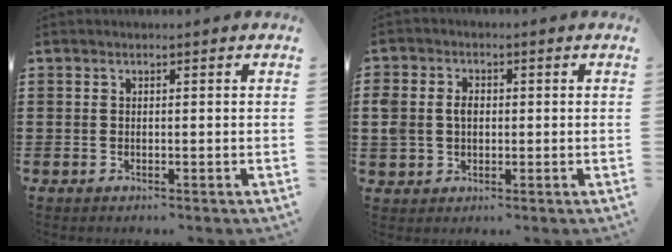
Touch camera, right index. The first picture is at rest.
{"total": 3.4, "force": [0.1, 2.8, 2.0], "torque": [-0.054, 0.010, -0.003]}